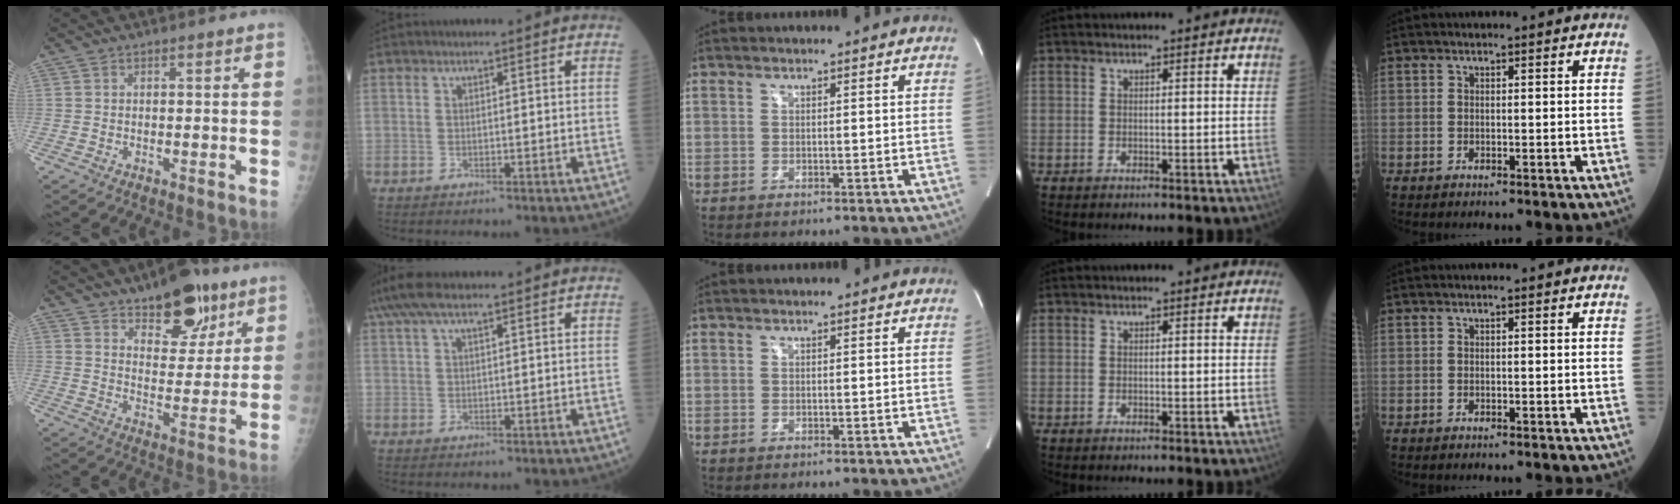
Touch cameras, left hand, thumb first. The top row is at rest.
{"thumb": {"total": 13.8, "force": [8.9, 6.8, 8.1], "torque": [-0.066, -0.051, 0.134]}, "index": {"total": 6.8, "force": [5.2, 1.1, 4.2], "torque": [-0.087, 0.047, 0.098]}}